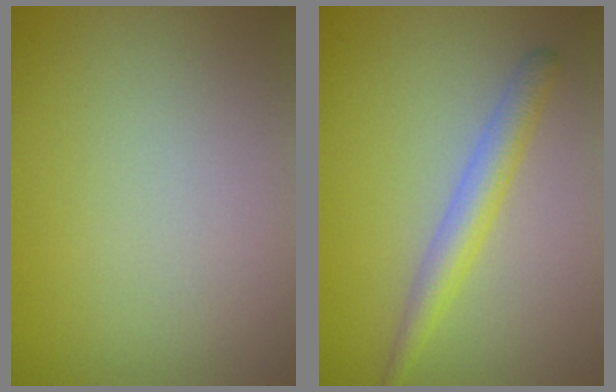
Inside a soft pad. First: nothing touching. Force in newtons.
{"total": 2.8, "press": 2.8, "slide": 0.0}